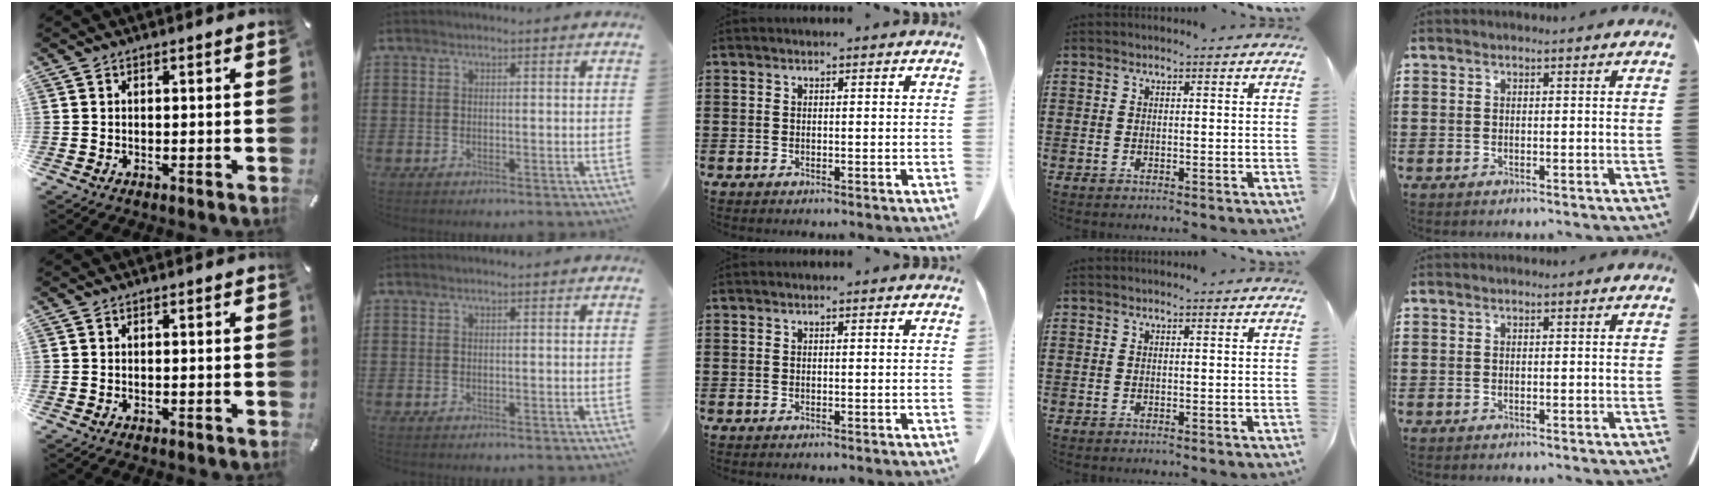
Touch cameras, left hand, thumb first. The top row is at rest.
{}